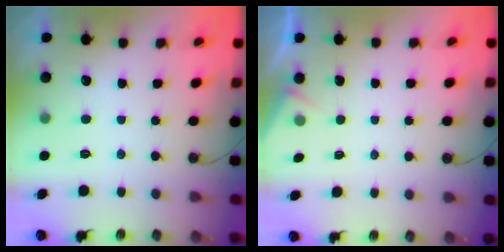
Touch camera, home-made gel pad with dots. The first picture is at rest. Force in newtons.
{"total": 2.9, "press": 2.8, "slide": 0.5}